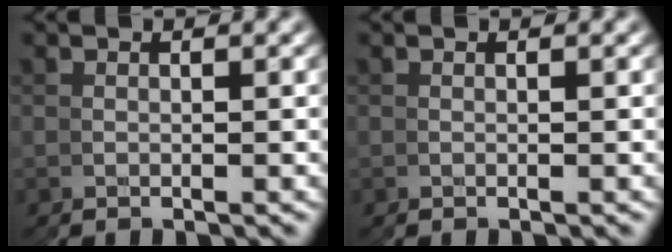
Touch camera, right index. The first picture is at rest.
{"total": 0.0}